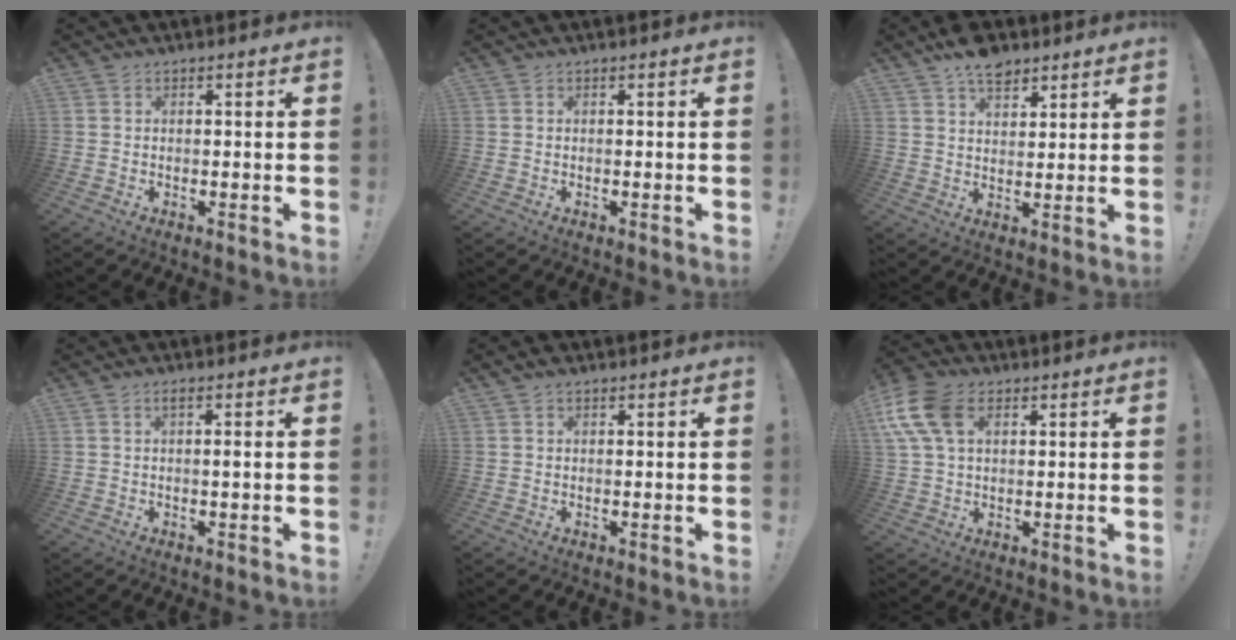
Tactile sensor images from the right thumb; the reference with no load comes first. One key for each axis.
{"total": 0.0}
{"total": 8.4, "fx": 6.2, "fy": 4.0, "fz": 4.1, "tx": -0.060, "ty": -0.035, "tz": 0.114}
{"total": 1.6, "fx": 0.2, "fy": -0.1, "fz": 1.5, "tx": -0.031, "ty": 0.001, "tz": 0.001}
{"total": 0.8, "fx": 0.7, "fy": 0.4, "fz": 0.3, "tx": 0.000, "ty": -0.002, "tz": 0.012}
{"total": 13.0, "fx": 4.6, "fy": 8.1, "fz": 9.2, "tx": -0.197, "ty": -0.007, "tz": 0.088}